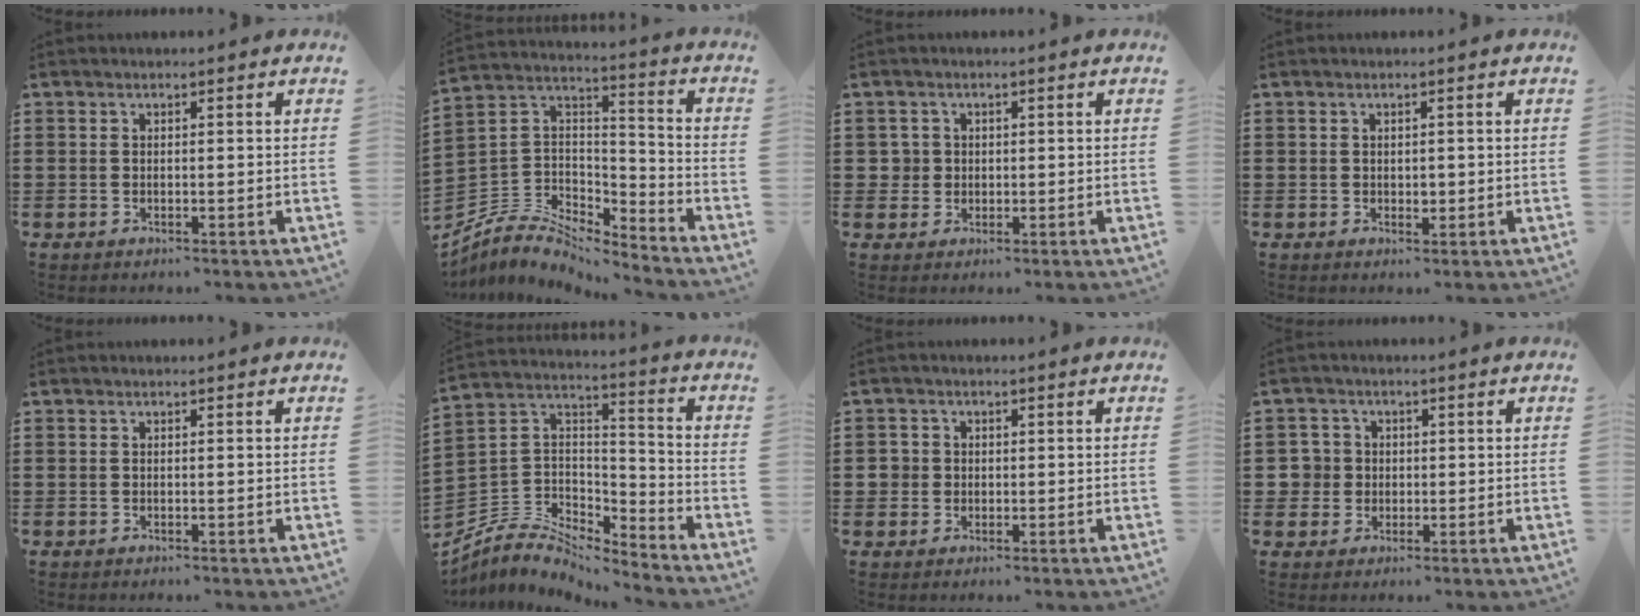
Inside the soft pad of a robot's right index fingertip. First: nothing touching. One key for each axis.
{"total": 6.0, "fx": -5.1, "fy": 2.8, "fz": 1.2, "tx": -0.050, "ty": -0.003, "tz": -0.107}
{"total": 2.4, "fx": 0.1, "fy": 2.3, "fz": 0.5, "tx": -0.021, "ty": 0.008, "tz": -0.001}
{"total": 1.2, "fx": 0.2, "fy": 0.9, "fz": 0.8, "tx": -0.016, "ty": 0.006, "tz": 0.002}
{"total": 0.0}
{"total": 5.6, "fx": -4.8, "fy": 2.6, "fz": 1.0, "tx": -0.042, "ty": -0.005, "tz": -0.100}
{"total": 2.5, "fx": 0.0, "fy": 2.4, "fz": 0.8, "tx": -0.024, "ty": 0.009, "tz": -0.003}
{"total": 3.9, "fx": 0.0, "fy": 3.8, "fz": 0.8, "tx": -0.042, "ty": 0.009, "tz": -0.005}